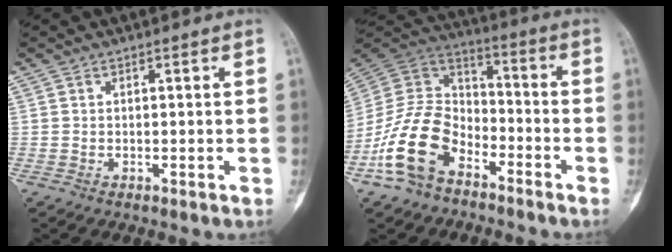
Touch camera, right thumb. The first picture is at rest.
{"total": 16.0, "force": [-8.6, 9.9, 9.2], "torque": [-0.168, 0.069, -0.174]}